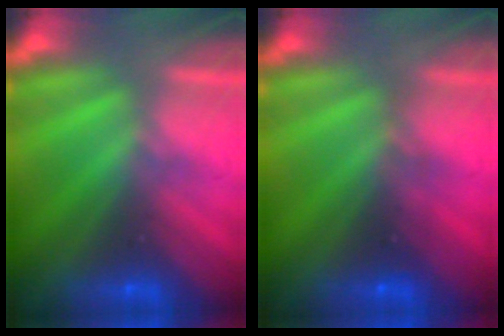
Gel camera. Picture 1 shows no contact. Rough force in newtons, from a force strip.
{"total": 2.3}